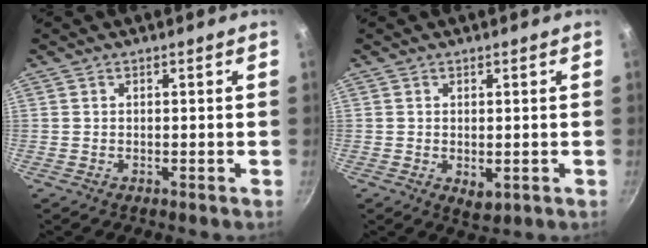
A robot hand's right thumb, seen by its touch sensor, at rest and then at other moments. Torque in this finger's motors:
{"motor_torque": [-0.17, 0.28, -0.49, -0.02, -0.03]}